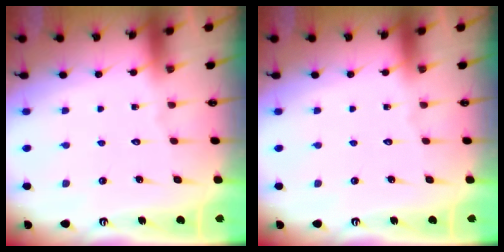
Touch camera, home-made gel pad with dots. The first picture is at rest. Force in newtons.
{"total": 0.0}